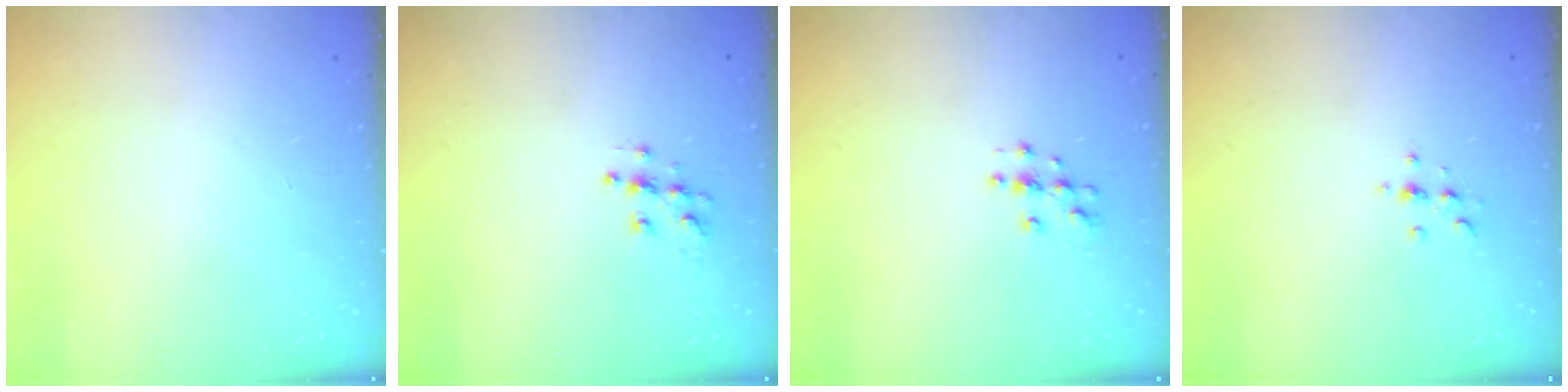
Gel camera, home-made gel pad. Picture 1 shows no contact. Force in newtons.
{"total": 5.7, "press": 5.7, "slide": 0.4}
{"total": 3.7, "press": 3.7, "slide": 0.2}
{"total": 2.3, "press": 2.3, "slide": 0.2}